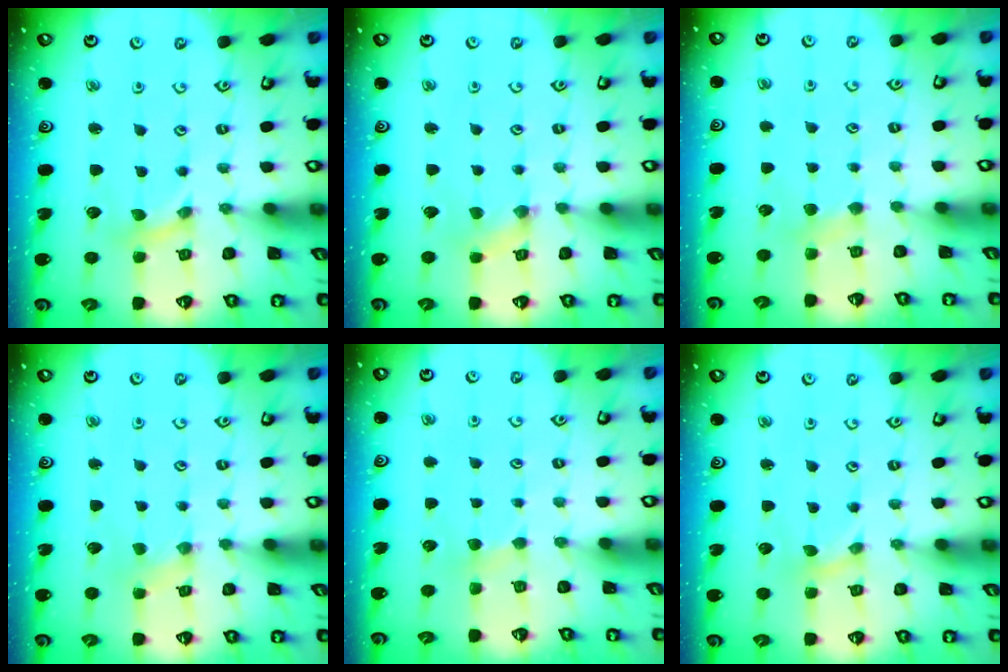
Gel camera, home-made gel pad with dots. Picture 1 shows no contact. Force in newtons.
{"total": 0.7, "press": 0.7, "slide": 0.2}
{"total": 2.9, "press": 2.8, "slide": 0.5}
{"total": 1.2, "press": 1.2, "slide": 0.2}
{"total": 3.2, "press": 3.2, "slide": 0.5}
{"total": 0.0}